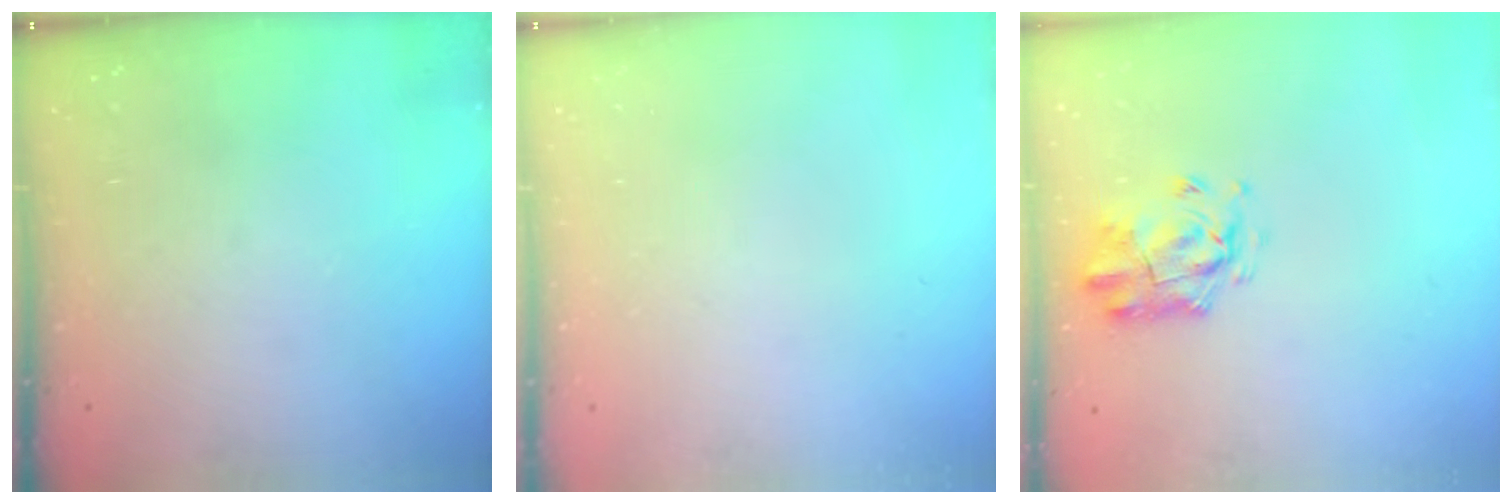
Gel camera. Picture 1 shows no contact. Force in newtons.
{"total": 0.0}
{"total": 3.3, "press": 3.0, "slide": 1.5}